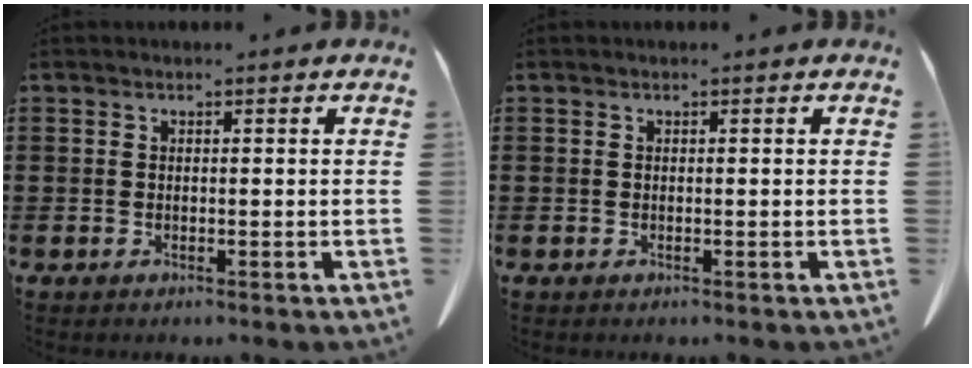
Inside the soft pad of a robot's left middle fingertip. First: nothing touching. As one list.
[{"total": 0.0}]